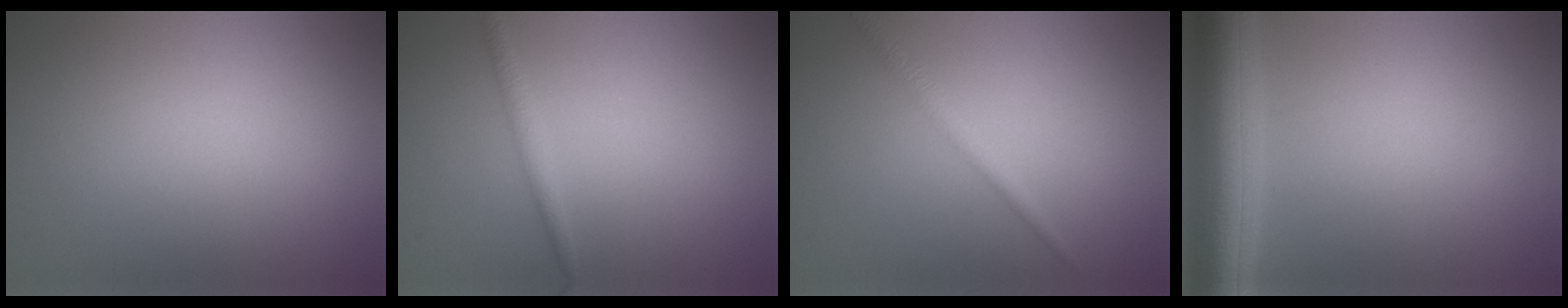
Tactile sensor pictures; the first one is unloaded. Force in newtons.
{"total": 1.4, "press": 1.4, "slide": 0.1}
{"total": 1.6, "press": 1.6, "slide": 0.1}
{"total": 7.4, "press": 7.4, "slide": 0.4}